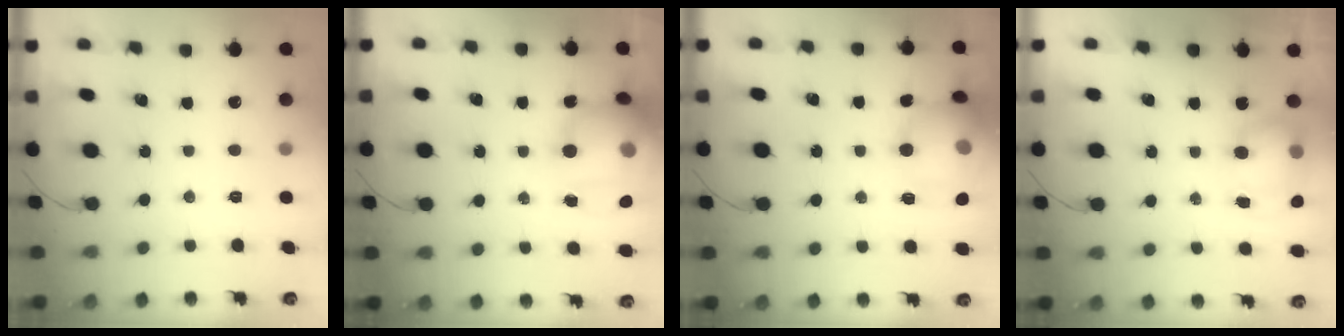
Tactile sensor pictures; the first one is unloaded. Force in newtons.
{"total": 22.1, "press": 21.7, "slide": 3.9}
{"total": 16.8, "press": 16.3, "slide": 4.2}
{"total": 8.4, "press": 8.2, "slide": 1.7}